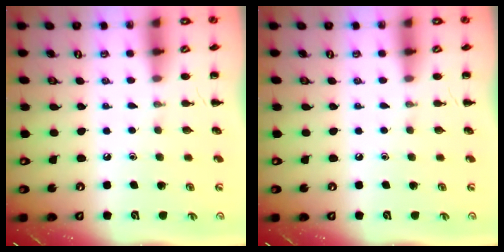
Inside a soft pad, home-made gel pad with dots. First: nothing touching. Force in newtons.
{"total": 0.0}